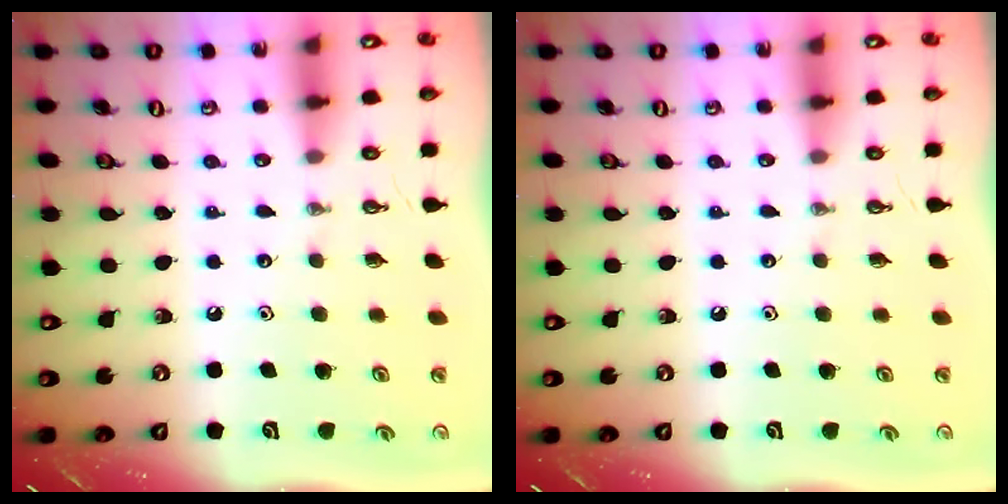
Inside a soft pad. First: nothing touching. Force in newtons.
{"total": 0.0}